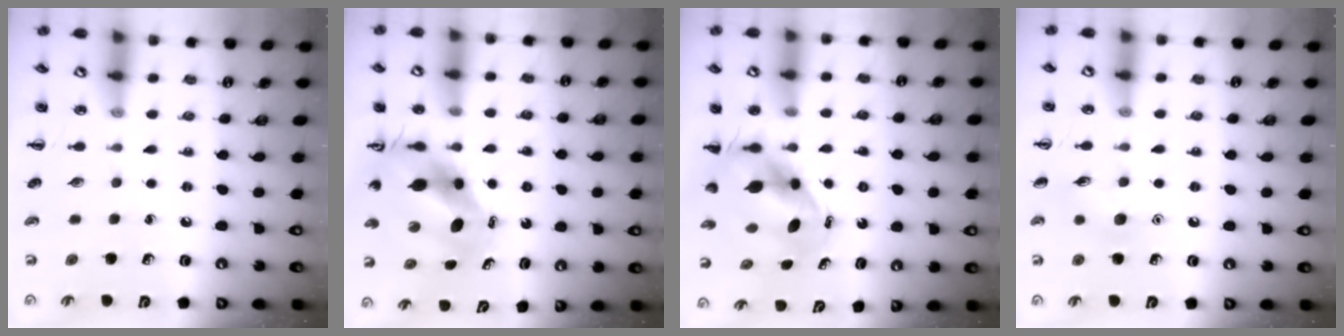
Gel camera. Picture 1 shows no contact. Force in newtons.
{"total": 8.4, "press": 8.0, "slide": 2.5}
{"total": 6.4, "press": 6.2, "slide": 1.7}
{"total": 6.3, "press": 6.3, "slide": 0.7}